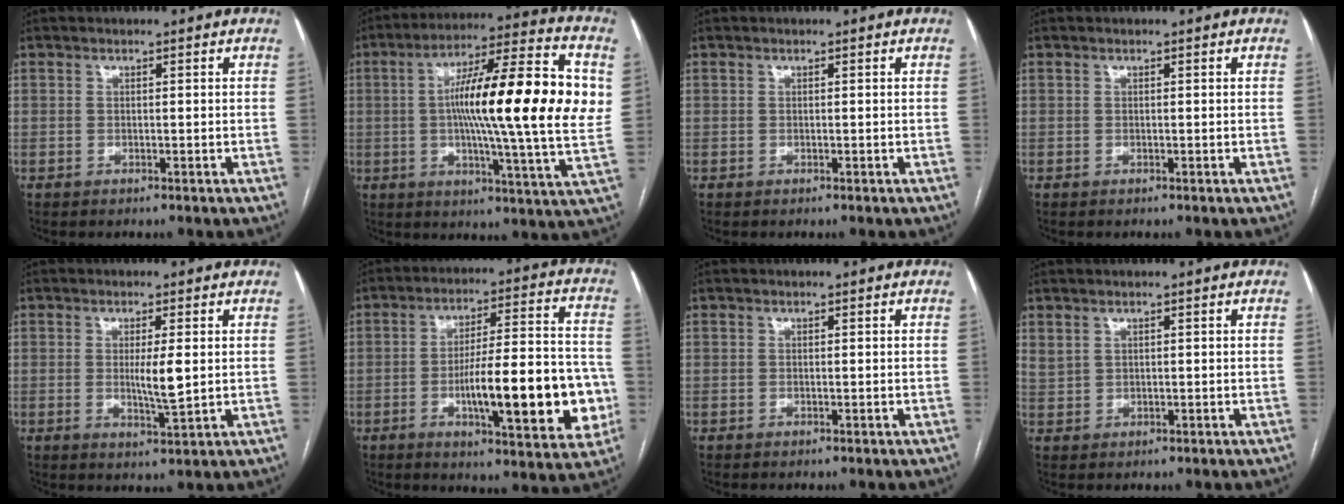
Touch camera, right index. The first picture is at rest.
{"total": 23.2, "force": [2.2, 1.6, 23.1], "torque": [-0.330, 0.018, 0.017]}
{"total": 0.0}
{"total": 0.0}
{"total": 4.4, "force": [0.3, 0.5, 4.4], "torque": [-0.075, -0.008, 0.005]}
{"total": 18.8, "force": [-4.5, 4.0, 17.9], "torque": [-0.239, 0.015, -0.056]}
{"total": 0.0}
{"total": 1.6, "force": [1.2, 0.8, 0.6], "torque": [-0.016, 0.007, 0.033]}